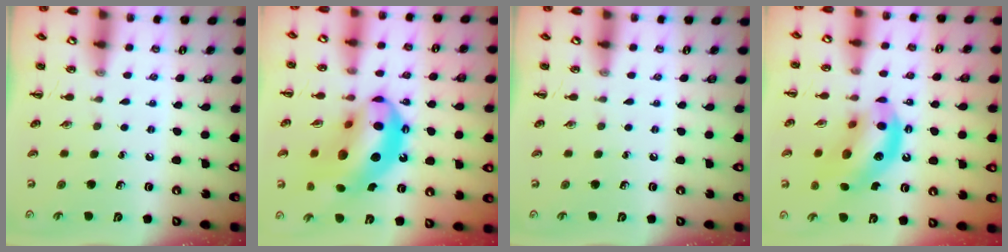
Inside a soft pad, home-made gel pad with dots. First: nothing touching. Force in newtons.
{"total": 20.3, "press": 19.6, "slide": 5.5}
{"total": 0.0}
{"total": 14.3, "press": 13.8, "slide": 3.6}